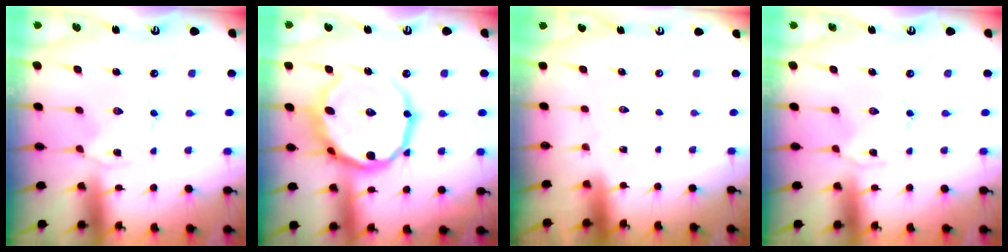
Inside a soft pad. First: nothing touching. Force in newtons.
{"total": 17.9, "press": 17.8, "slide": 2.3}
{"total": 1.5, "press": 1.5, "slide": 0.1}
{"total": 0.0}